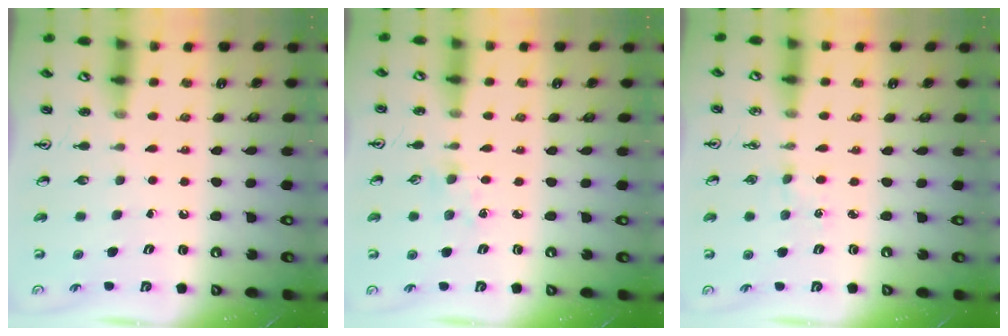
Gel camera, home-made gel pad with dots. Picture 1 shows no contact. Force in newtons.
{"total": 2.2, "press": 2.2, "slide": 0.4}
{"total": 1.5, "press": 1.5, "slide": 0.3}